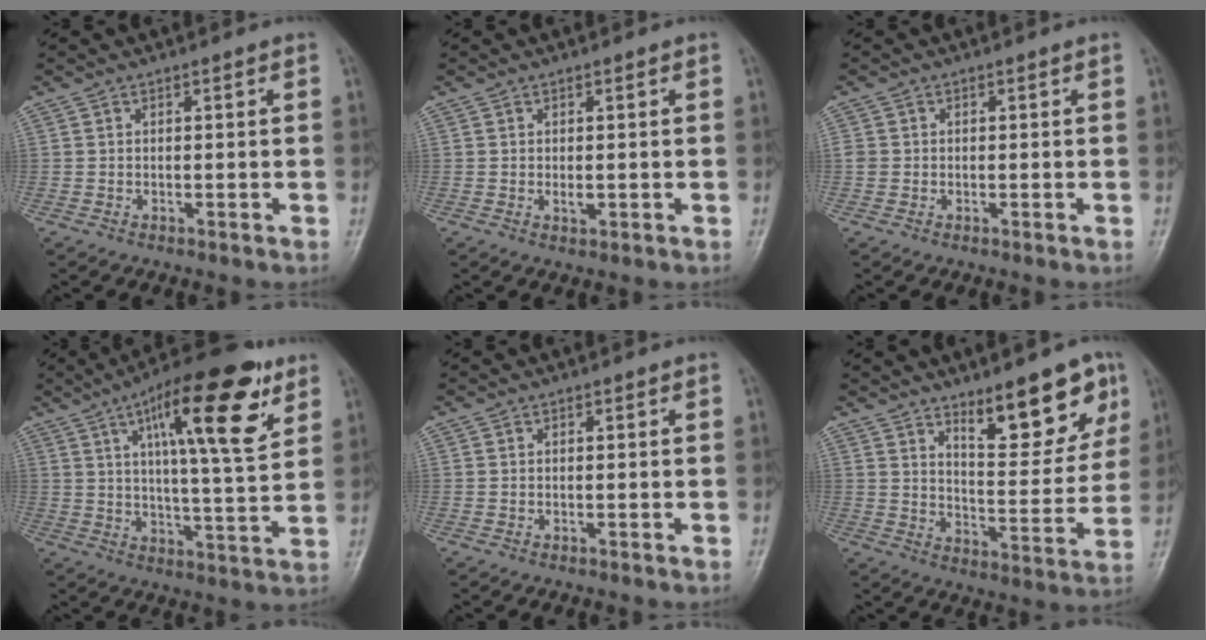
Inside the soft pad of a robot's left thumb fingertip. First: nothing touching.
{"total": 1.8, "force": [0.1, 0.9, 1.6], "torque": [-0.022, -0.004, 0.003]}
{"total": 1.6, "force": [-0.1, 1.5, 0.5], "torque": [-0.003, 0.004, 0.001]}
{"total": 19.5, "force": [9.1, 5.3, 16.4], "torque": [-0.228, -0.026, 0.137]}
{"total": 0.0}
{"total": 14.0, "force": [8.7, 5.0, 9.8], "torque": [-0.094, -0.059, 0.133]}